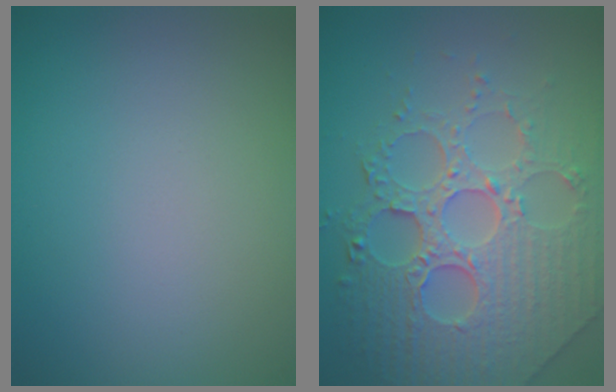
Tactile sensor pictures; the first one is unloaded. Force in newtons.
{"total": 8.1, "press": 6.0, "slide": 5.4}